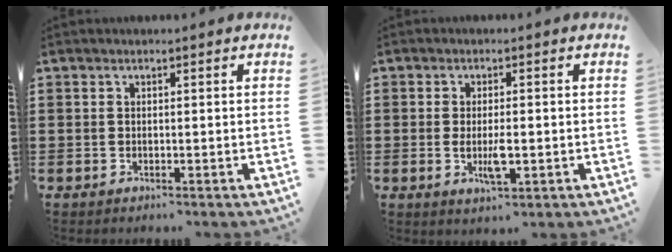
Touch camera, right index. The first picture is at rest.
{"total": 4.2, "force": [-0.8, 1.3, 3.9], "torque": [-0.073, -0.002, -0.015]}